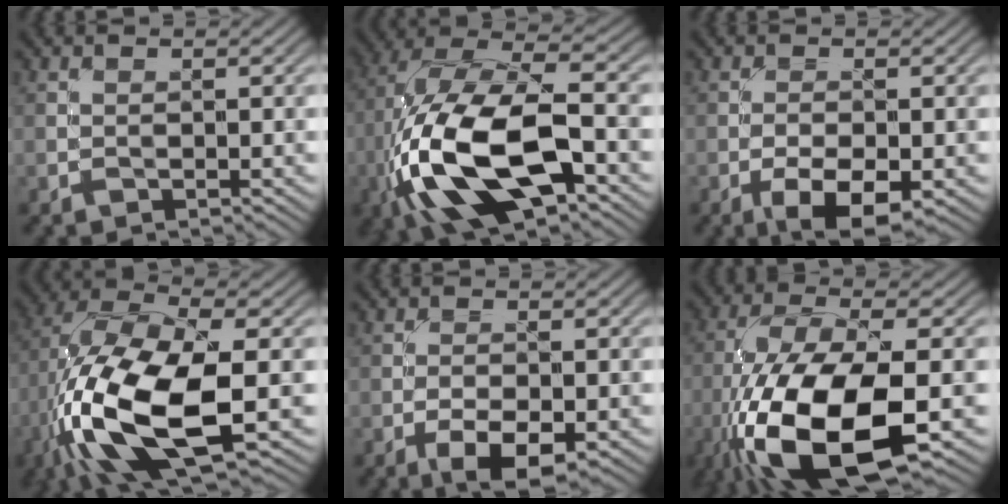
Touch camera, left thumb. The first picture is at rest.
{"total": 17.3, "force": [-4.9, 8.1, 14.5], "torque": [-0.330, -0.009, -0.089]}
{"total": 6.1, "force": [-2.9, 2.4, 4.8], "torque": [-0.080, -0.003, -0.048]}
{"total": 15.8, "force": [-4.3, 6.8, 13.6], "torque": [-0.313, -0.018, -0.079]}
{"total": 5.3, "force": [-2.5, 2.0, 4.2], "torque": [-0.069, -0.002, -0.042]}
{"total": 16.5, "force": [-6.1, 6.5, 13.9], "torque": [-0.300, -0.023, -0.112]}